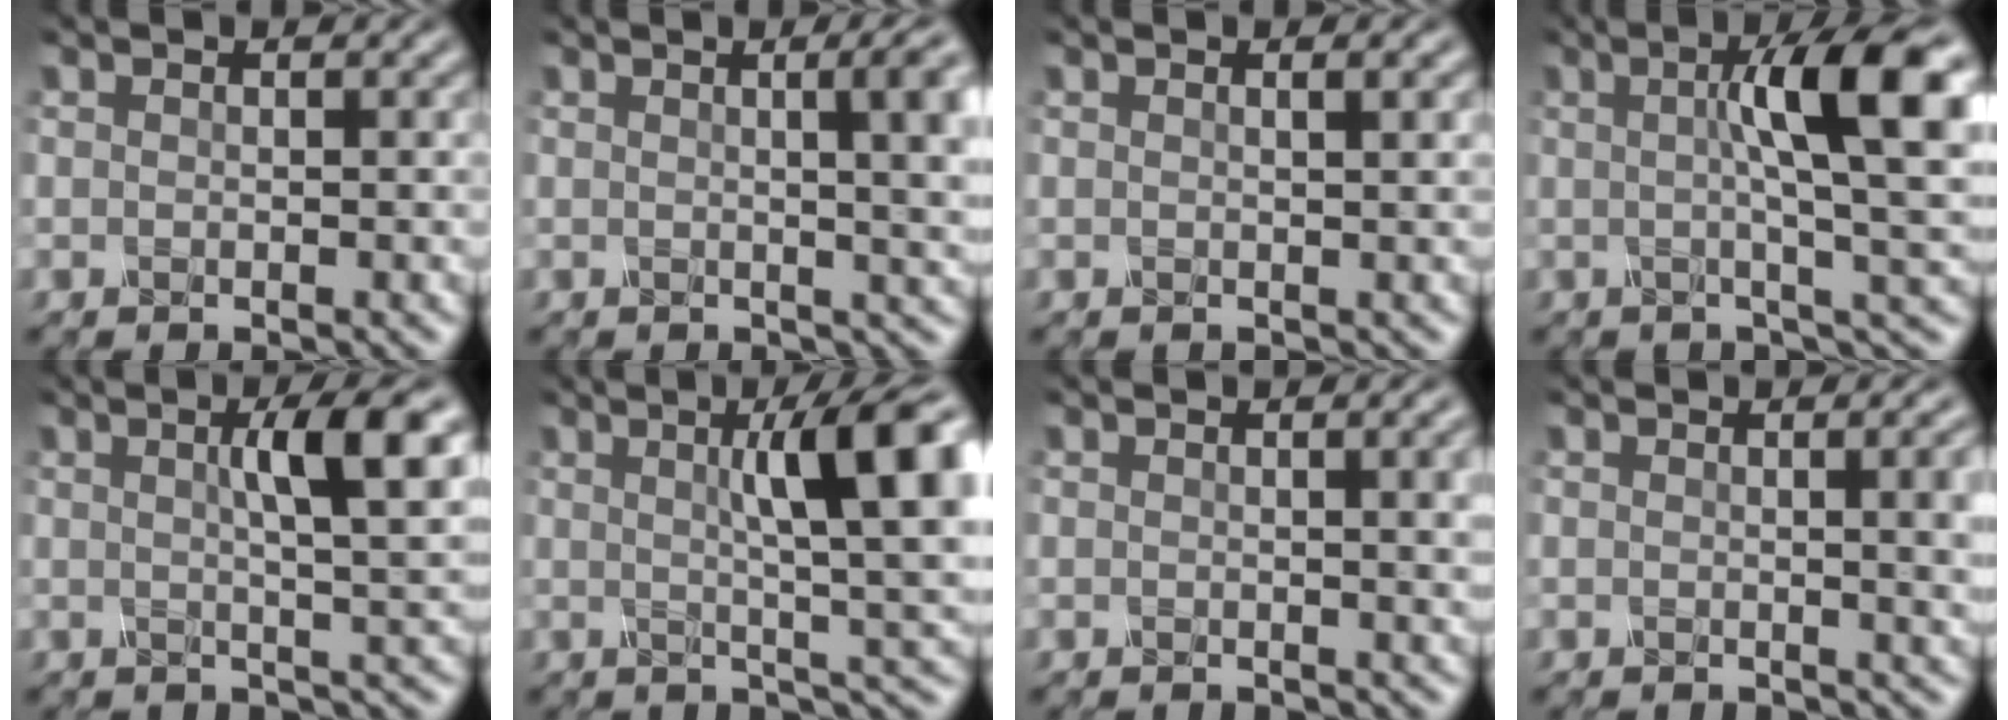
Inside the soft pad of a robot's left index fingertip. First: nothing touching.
{"total": 6.0, "force": [1.4, 2.1, 5.4], "torque": [-0.029, 0.013, 0.012]}
{"total": 1.0, "force": [0.4, 0.1, 0.9], "torque": [-0.010, 0.001, 0.005]}
{"total": 8.7, "force": [1.3, 1.6, 8.5], "torque": [-0.110, 0.009, 0.013]}
{"total": 5.5, "force": [1.3, 1.0, 5.3], "torque": [-0.071, 0.004, 0.014]}
{"total": 9.9, "force": [2.3, 2.0, 9.4], "torque": [-0.118, 0.010, 0.031]}
{"total": 3.0, "force": [0.8, 1.0, 2.7], "torque": [-0.035, 0.001, 0.012]}
{"total": 3.9, "force": [0.6, 1.3, 3.6], "torque": [-0.031, 0.001, 0.009]}